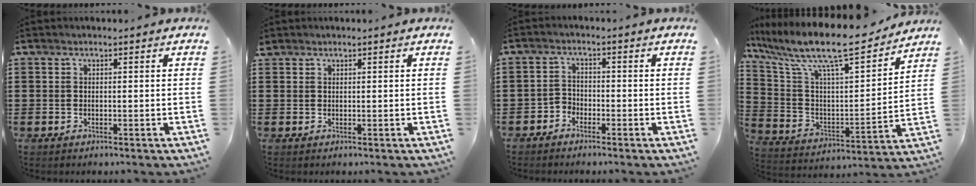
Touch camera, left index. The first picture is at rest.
{"total": 0.9, "force": [0.8, 0.4, 0.1], "torque": [-0.004, 0.003, 0.016]}
{"total": 2.3, "force": [-2.1, 0.9, 0.0], "torque": [-0.009, 0.003, -0.046]}
{"total": 12.1, "force": [9.8, 1.6, 6.9], "torque": [-0.167, -0.070, 0.162]}